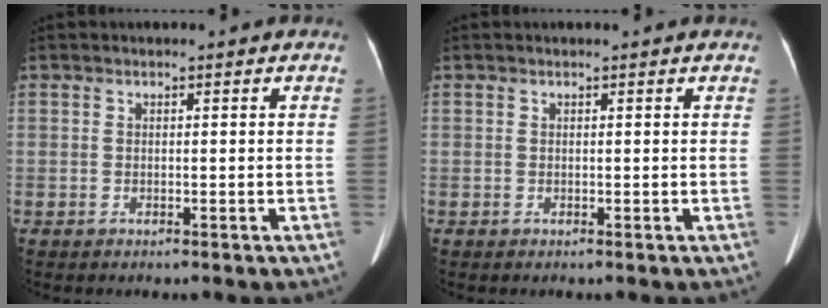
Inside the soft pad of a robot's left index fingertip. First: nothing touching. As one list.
[{"total": 1.1, "force": [1.0, 0.0, 0.4], "torque": [-0.010, 0.007, 0.014]}]